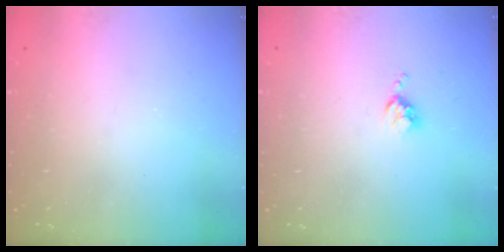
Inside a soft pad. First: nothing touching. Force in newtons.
{"total": 3.3, "press": 3.3, "slide": 0.4}